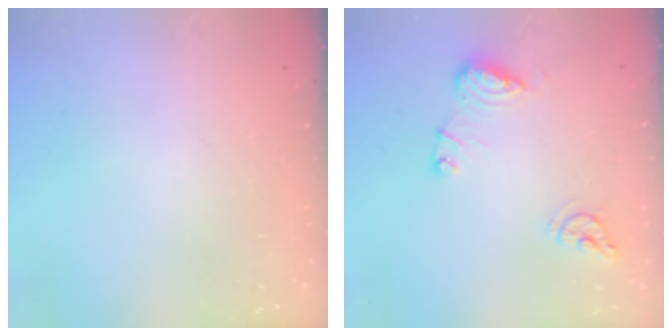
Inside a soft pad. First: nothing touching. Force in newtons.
{"total": 10.5, "press": 10.4, "slide": 1.1}